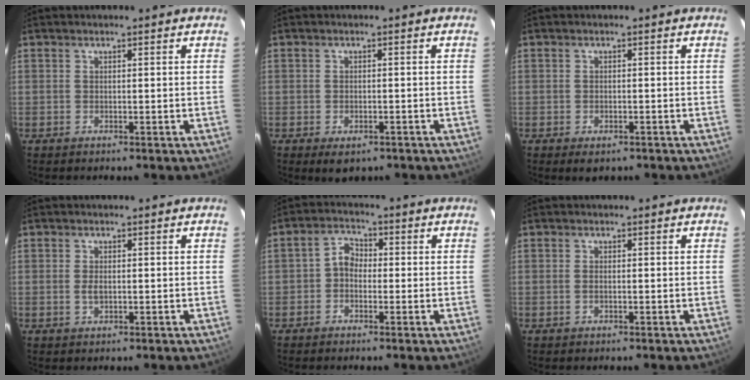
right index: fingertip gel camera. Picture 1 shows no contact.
{"total": 3.7, "force": [-2.2, 2.1, 2.1], "torque": [-0.041, -0.010, -0.028]}
{"total": 2.6, "force": [-1.6, 1.4, 1.4], "torque": [-0.027, -0.006, -0.022]}
{"total": 1.6, "force": [-0.2, 1.0, 1.3], "torque": [-0.026, 0.000, -0.003]}
{"total": 3.2, "force": [-1.1, 2.4, 1.7], "torque": [-0.033, 0.012, -0.026]}
{"total": 0.7, "force": [-0.2, 0.4, 0.6], "torque": [-0.014, 0.000, -0.005]}